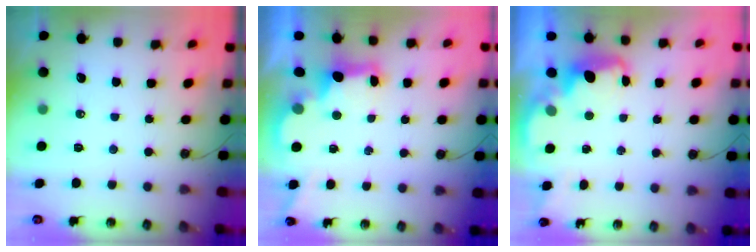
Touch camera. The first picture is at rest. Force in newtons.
{"total": 2.9, "press": 2.7, "slide": 0.9}
{"total": 2.2, "press": 2.1, "slide": 0.6}